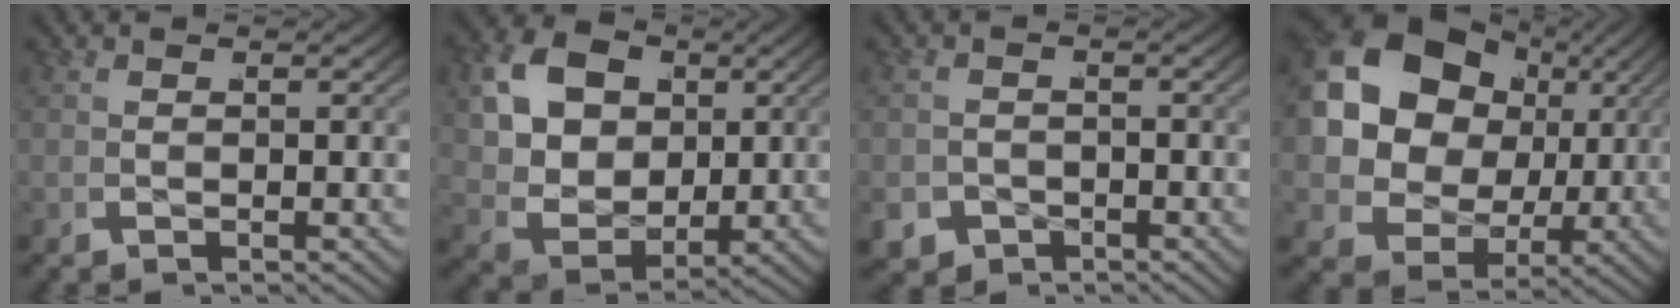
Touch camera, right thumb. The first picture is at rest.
{"total": 12.7, "force": [1.2, 9.8, 8.0], "torque": [-0.185, -0.032, 0.025]}
{"total": 4.6, "force": [-3.0, 3.4, 1.2], "torque": [-0.033, -0.029, -0.037]}
{"total": 16.7, "force": [1.6, 12.6, 10.9], "torque": [-0.253, -0.033, 0.029]}